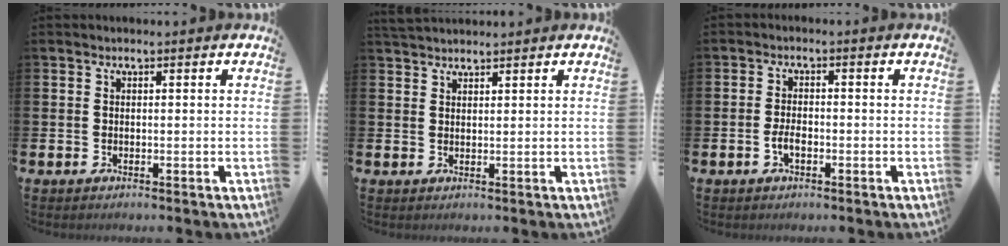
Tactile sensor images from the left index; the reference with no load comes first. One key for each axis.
{"total": 2.3, "fx": 2.3, "fy": 0.5, "fz": 0.2, "tx": -0.009, "ty": -0.006, "tz": 0.043}
{"total": 2.4, "fx": -0.8, "fy": 1.2, "fz": 1.9, "tx": -0.035, "ty": 0.002, "tz": -0.015}